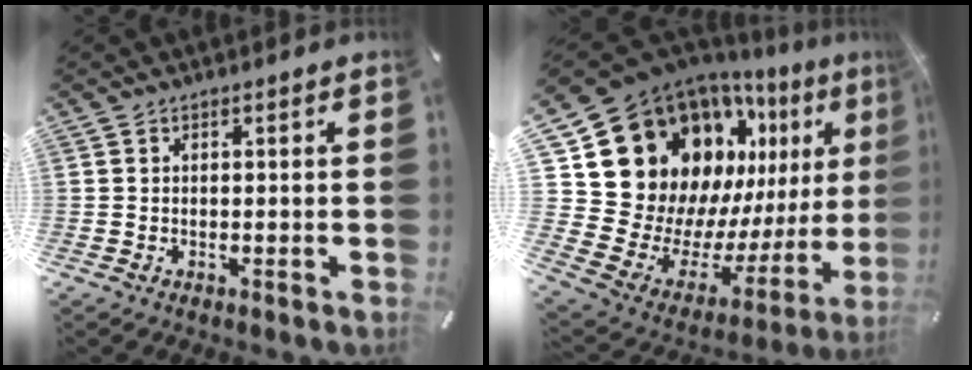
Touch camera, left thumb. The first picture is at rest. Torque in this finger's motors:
{"motor_torque": [2.48, 2.53, 2.03, -0.74, 0.27]}